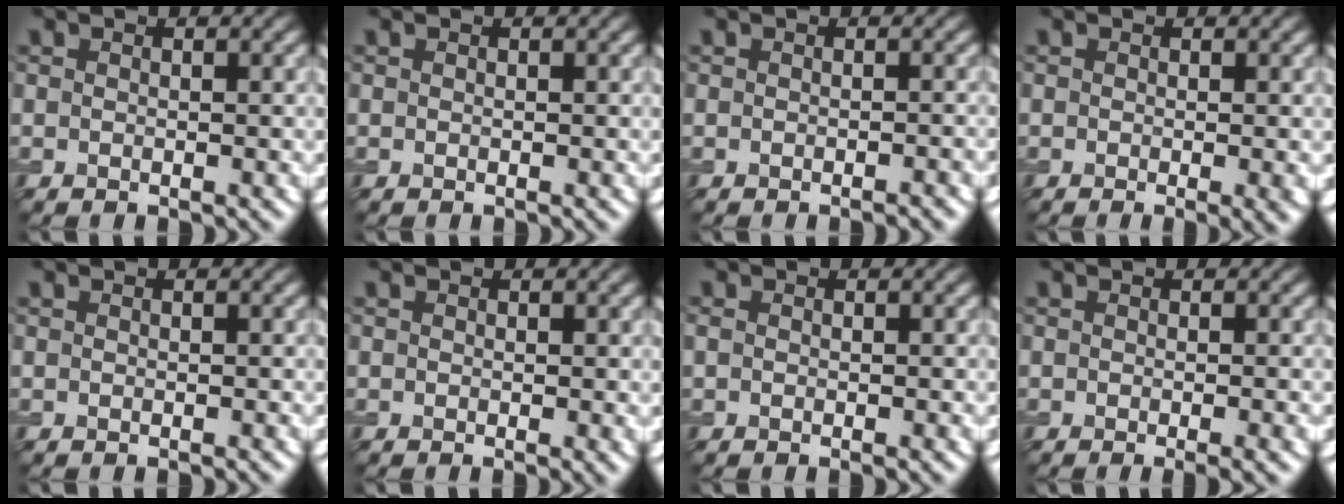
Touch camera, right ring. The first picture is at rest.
{"total": 0.0}
{"total": 0.9, "force": [-0.6, 0.2, 0.6], "torque": [-0.004, 0.001, -0.011]}
{"total": 2.2, "force": [-0.5, 0.5, 2.1], "torque": [-0.025, -0.008, -0.008]}
{"total": 0.0}
{"total": 0.8, "force": [-0.1, 0.1, 0.8], "torque": [-0.011, -0.005, -0.003]}
{"total": 1.0, "force": [-0.3, 0.3, 0.9], "torque": [-0.015, -0.005, -0.004]}
{"total": 2.8, "force": [-0.8, 0.9, 2.5], "torque": [-0.022, -0.005, -0.011]}